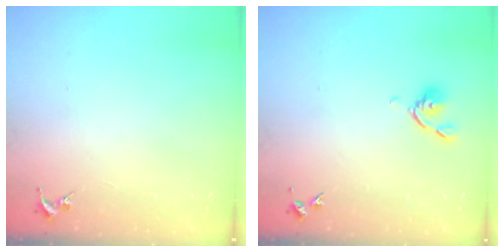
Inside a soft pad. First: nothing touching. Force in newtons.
{"total": 5.8, "press": 5.6, "slide": 1.4}